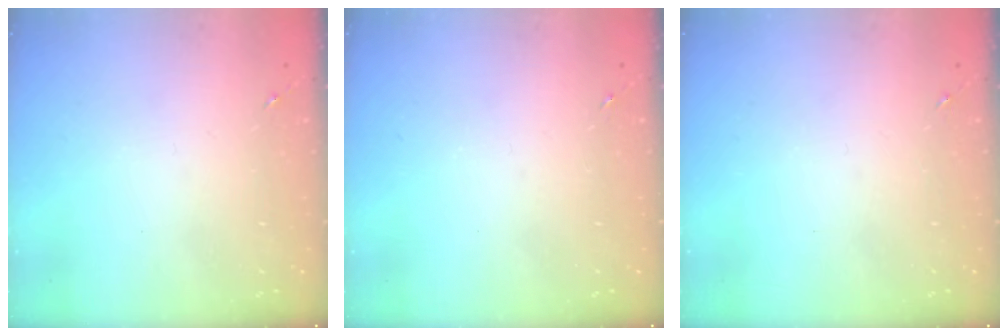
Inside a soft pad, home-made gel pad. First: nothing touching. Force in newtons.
{"total": 0.0}
{"total": 0.0}